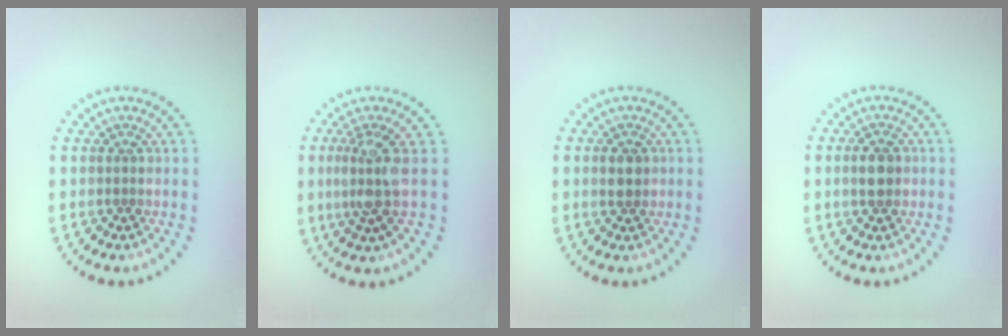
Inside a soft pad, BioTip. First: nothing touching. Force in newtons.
{"total": 3.2, "press": 2.4, "slide": 2.1}
{"total": 1.9, "press": 1.8, "slide": 0.4}
{"total": 2.9, "press": 2.9, "slide": 0.1}